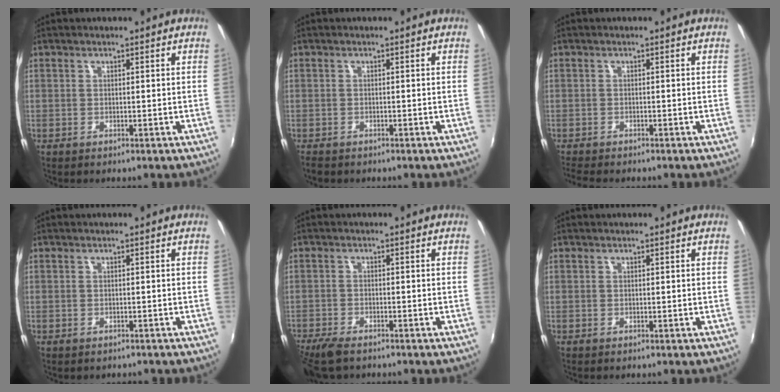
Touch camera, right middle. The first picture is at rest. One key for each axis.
{"total": 2.0, "fx": -1.7, "fy": 0.8, "fz": 0.7, "tx": -0.018, "ty": -0.009, "tz": -0.028}
{"total": 3.8, "fx": -3.4, "fy": 0.7, "fz": 1.4, "tx": -0.038, "ty": -0.020, "tz": -0.061}
{"total": 0.9, "fx": -0.7, "fy": 0.5, "fz": 0.2, "tx": -0.008, "ty": -0.002, "tz": -0.009}
{"total": 6.3, "fx": -5.2, "fy": 1.9, "fz": 3.2, "tx": -0.088, "ty": -0.028, "tz": -0.099}
{"total": 0.0}